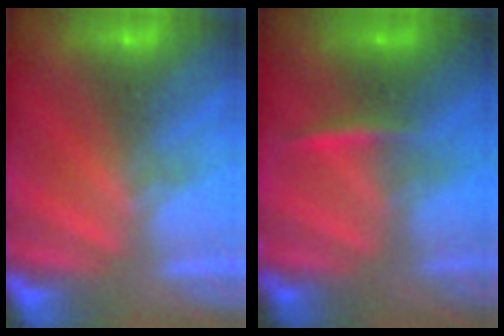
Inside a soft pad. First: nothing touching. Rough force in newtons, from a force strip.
{"total": 2.4}